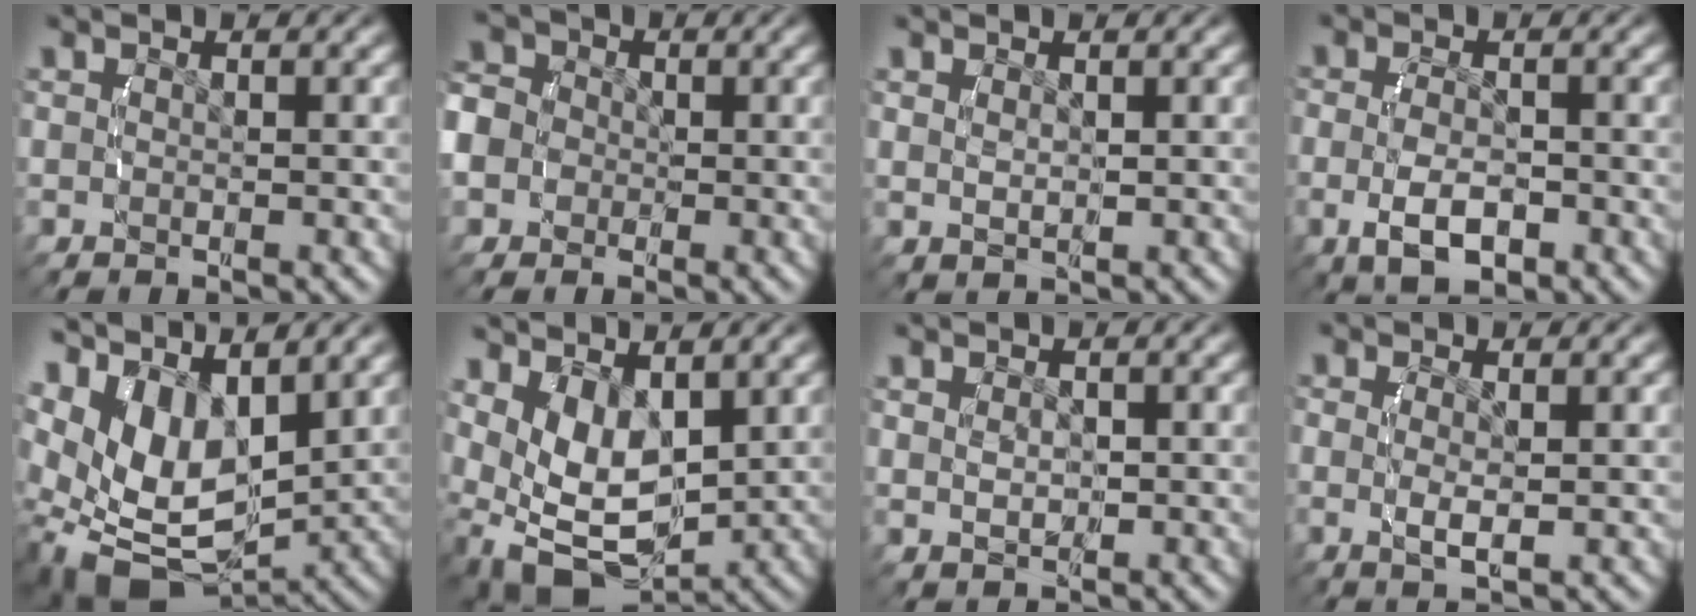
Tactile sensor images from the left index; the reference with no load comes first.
{"total": 8.7, "force": [-0.2, 8.1, 3.2], "torque": [-0.085, -0.017, -0.015]}
{"total": 1.1, "force": [0.5, 0.5, 0.9], "torque": [-0.015, -0.007, 0.018]}
{"total": 4.7, "force": [-1.7, 2.8, 3.4], "torque": [-0.062, -0.014, -0.023]}
{"total": 12.4, "force": [-1.0, 8.9, 8.5], "torque": [-0.200, -0.057, 0.005]}
{"total": 10.2, "force": [-1.8, 7.7, 6.4], "torque": [-0.163, -0.064, -0.011]}
{"total": 1.6, "force": [0.3, 1.1, 1.2], "torque": [-0.021, -0.008, 0.014]}
{"total": 2.2, "force": [0.0, 0.9, 2.0], "torque": [-0.044, -0.013, 0.005]}